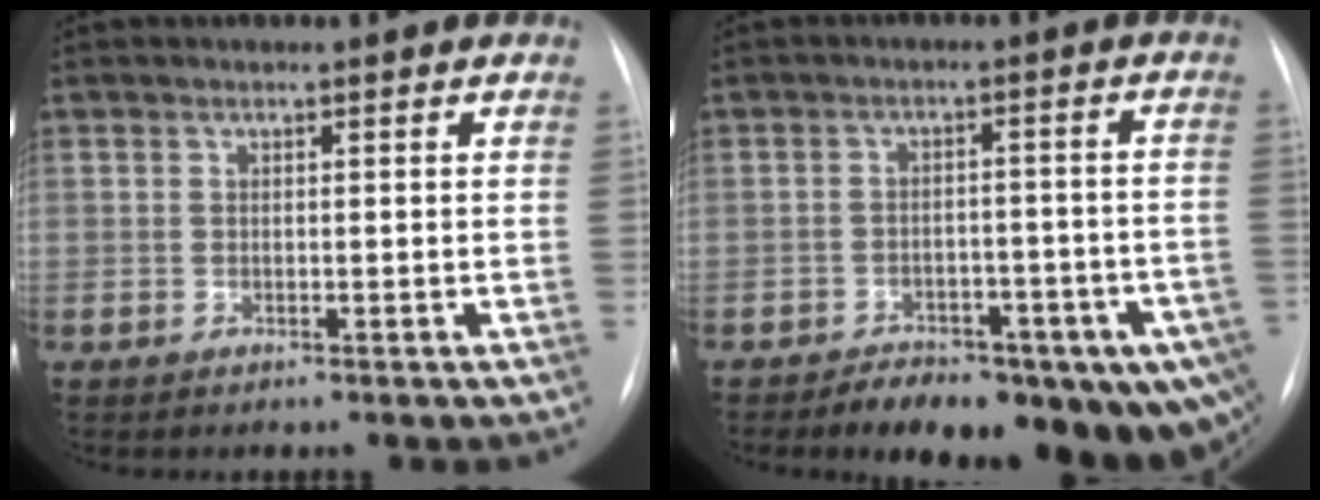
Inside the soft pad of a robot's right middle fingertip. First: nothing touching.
{"total": 18.6, "force": [-12.7, 7.3, 11.4], "torque": [-0.103, 0.023, -0.156]}